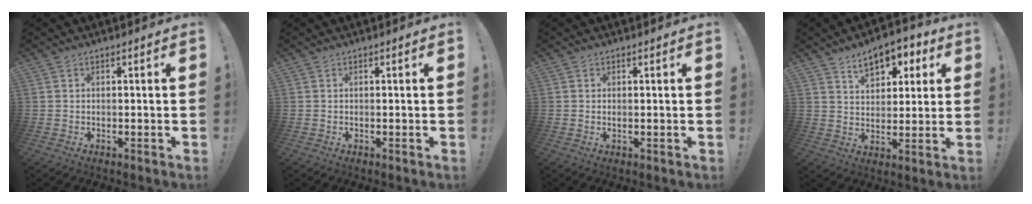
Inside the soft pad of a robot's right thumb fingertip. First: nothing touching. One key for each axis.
{"total": 0.0}
{"total": 0.6, "fx": 0.2, "fy": 0.0, "fz": 0.6, "tx": -0.010, "ty": 0.000, "tz": 0.002}
{"total": 9.8, "fx": 5.5, "fy": 5.9, "fz": 5.5, "tx": -0.076, "ty": -0.025, "tz": 0.100}